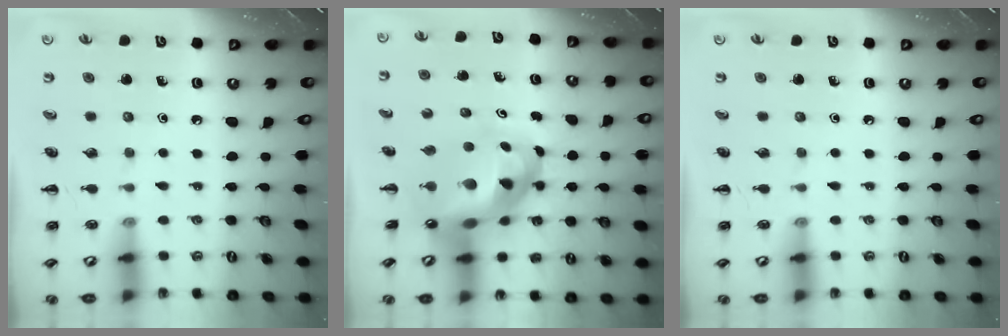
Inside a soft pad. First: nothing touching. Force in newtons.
{"total": 9.5, "press": 9.1, "slide": 2.7}
{"total": 0.0}